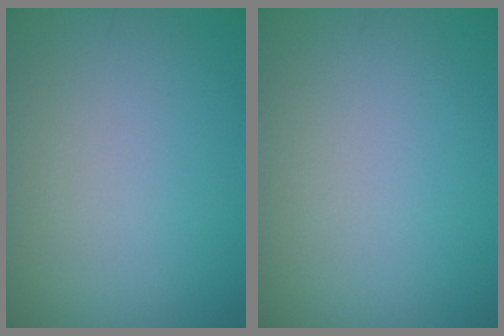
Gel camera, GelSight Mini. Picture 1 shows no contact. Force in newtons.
{"total": 0.0}